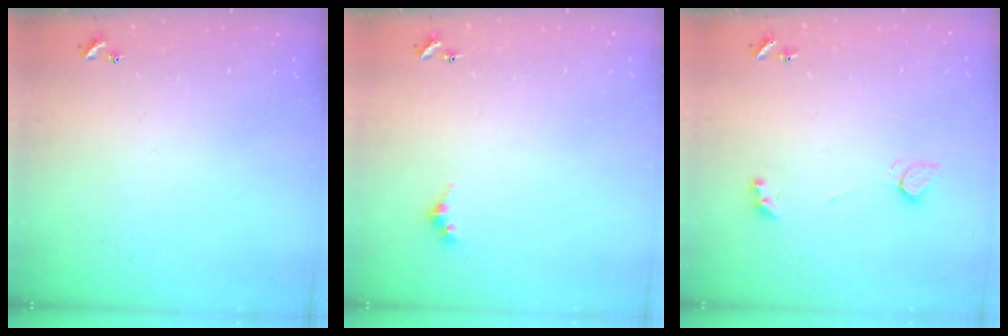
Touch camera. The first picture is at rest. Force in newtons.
{"total": 4.6, "press": 4.5, "slide": 0.7}
{"total": 1.4, "press": 1.2, "slide": 0.6}